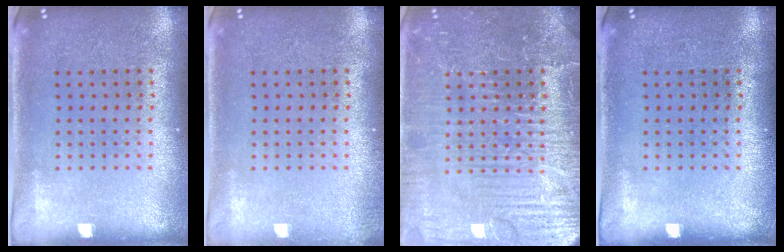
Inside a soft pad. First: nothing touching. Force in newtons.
{"total": 0.6, "press": 0.6, "slide": 0.1}
{"total": 5.2, "press": 5.1, "slide": 0.6}
{"total": 0.0}